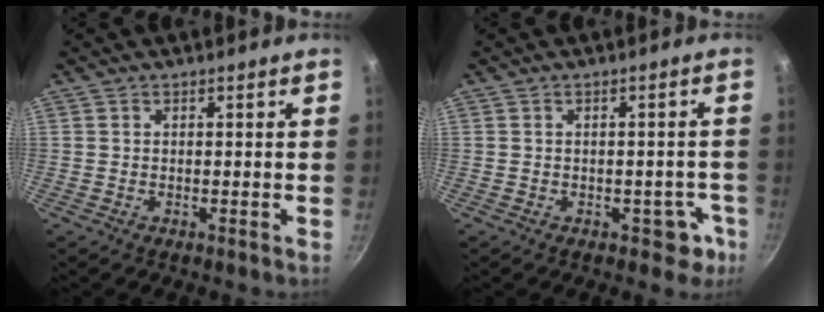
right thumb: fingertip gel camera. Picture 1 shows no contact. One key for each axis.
{"total": 4.2, "fx": -2.2, "fy": 2.7, "fz": 2.3, "tx": 0.002, "ty": 0.021, "tz": -0.022}